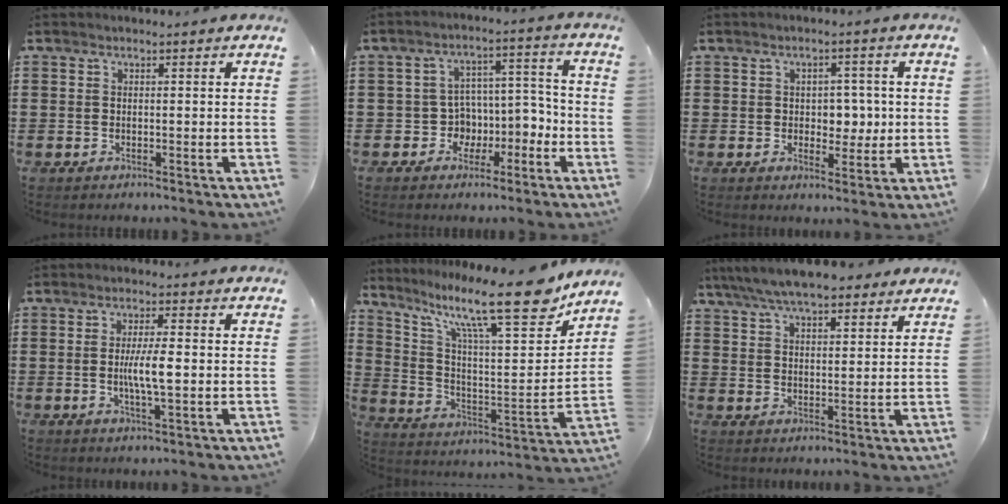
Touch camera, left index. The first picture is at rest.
{"total": 5.6, "force": [-1.6, 5.1, 1.4], "torque": [-0.047, -0.001, -0.028]}
{"total": 4.2, "force": [0.5, 3.2, 2.7], "torque": [-0.046, 0.003, 0.001]}
{"total": 5.3, "force": [-0.3, 0.9, 5.2], "torque": [-0.099, -0.001, -0.009]}
{"total": 18.0, "force": [12.6, 3.6, 12.3], "torque": [-0.223, -0.069, 0.203]}
{"total": 7.4, "force": [6.5, 1.6, 3.1], "torque": [-0.080, -0.010, 0.120]}